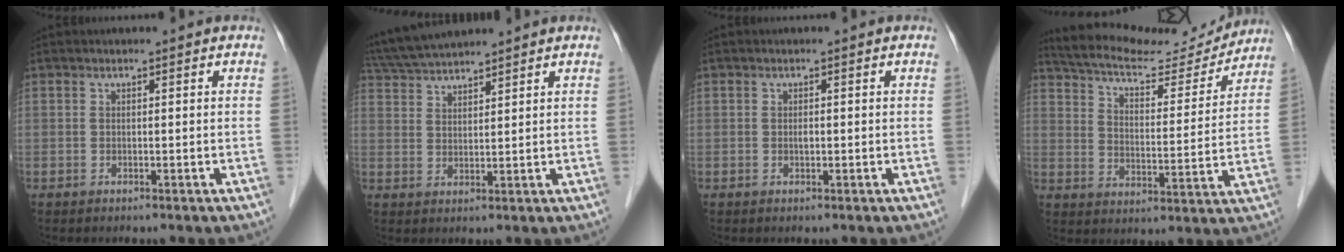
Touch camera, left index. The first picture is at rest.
{"total": 5.4, "force": [5.1, 0.1, 1.7], "torque": [-0.037, 0.032, 0.101]}
{"total": 0.6, "force": [0.0, 0.3, 0.5], "torque": [-0.011, 0.000, -0.001]}
{"total": 17.5, "force": [16.4, 3.1, 5.1], "torque": [-0.089, 0.005, 0.240]}